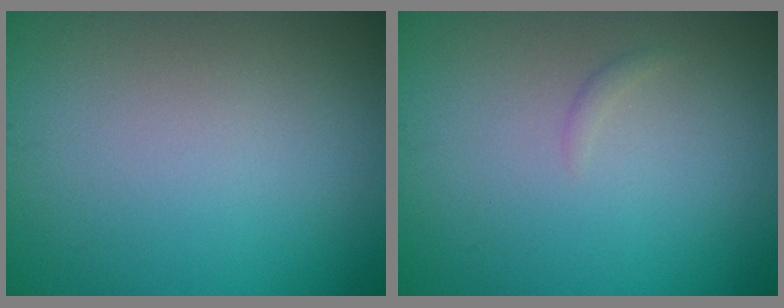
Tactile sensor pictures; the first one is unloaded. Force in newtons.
{"total": 0.5, "press": 0.5, "slide": 0.1}